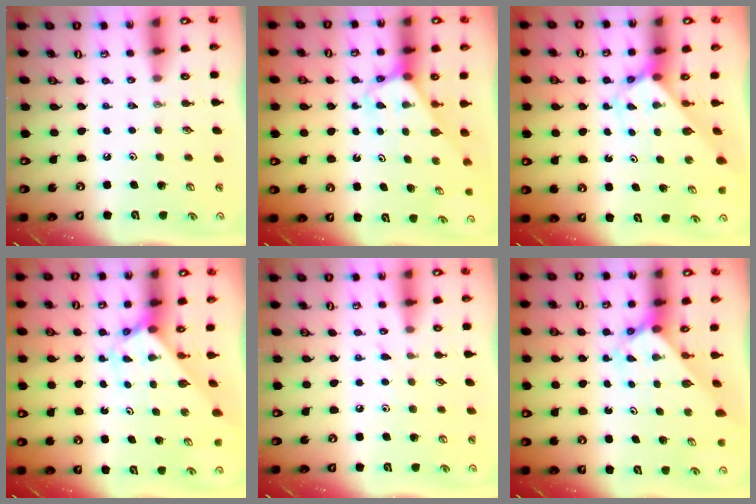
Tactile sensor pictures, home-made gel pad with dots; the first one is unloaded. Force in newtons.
{"total": 3.0, "press": 3.0, "slide": 0.2}
{"total": 2.7, "press": 2.7, "slide": 0.2}
{"total": 2.4, "press": 2.4, "slide": 0.2}
{"total": 3.8, "press": 3.7, "slide": 0.4}
{"total": 2.3, "press": 2.3, "slide": 0.2}